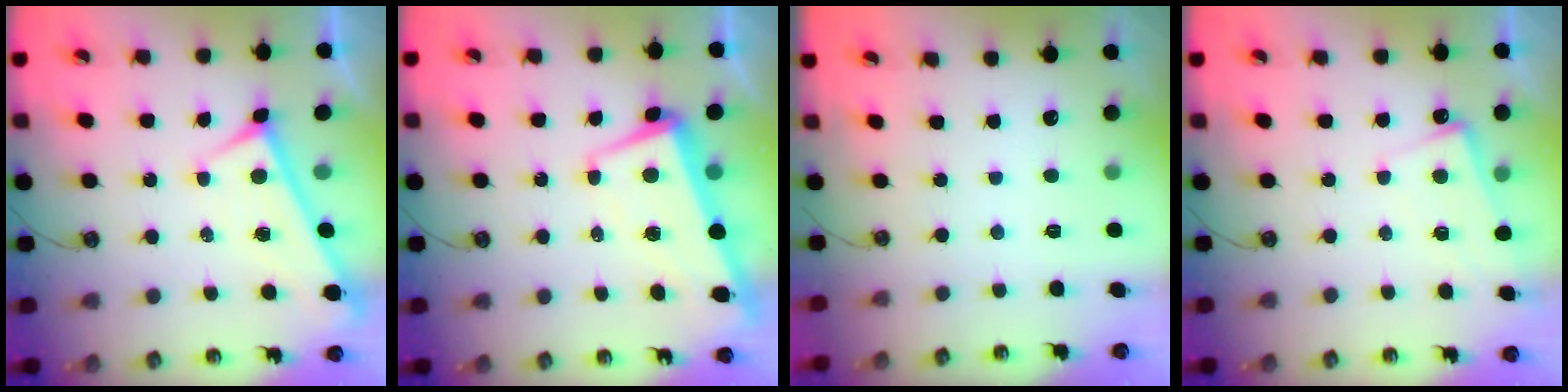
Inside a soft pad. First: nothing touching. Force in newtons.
{"total": 1.7, "press": 0.4, "slide": 1.7}
{"total": 0.0}
{"total": 4.2, "press": 4.1, "slide": 0.3}